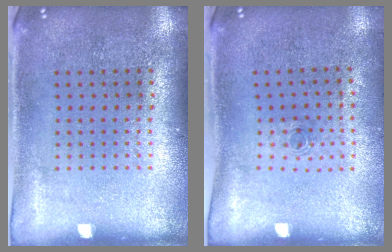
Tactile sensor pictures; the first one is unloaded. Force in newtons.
{"total": 0.7, "press": 0.3, "slide": 0.6}